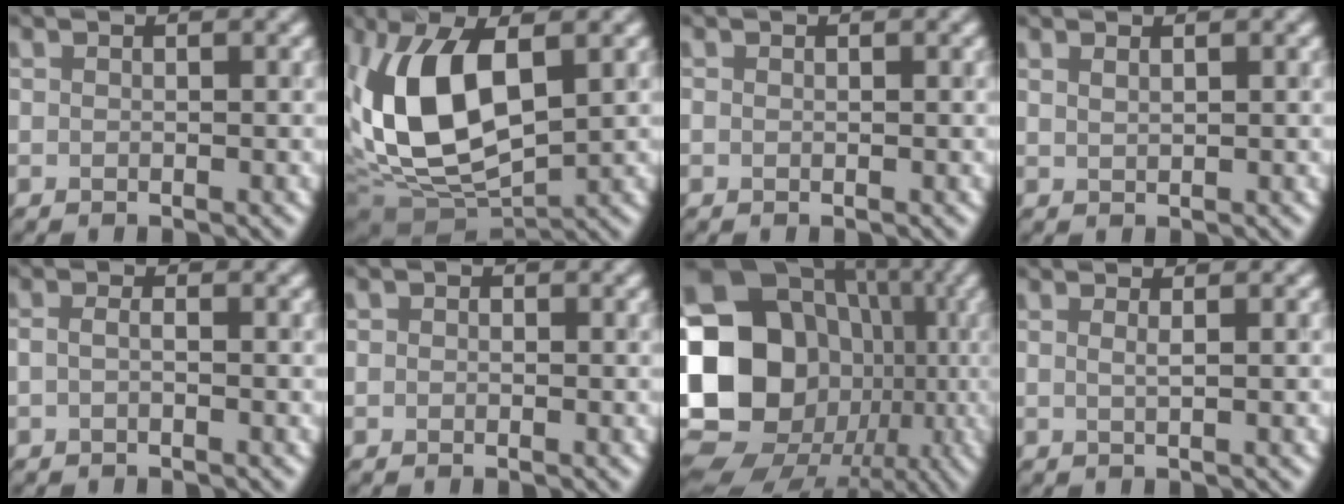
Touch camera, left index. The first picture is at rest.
{"total": 11.0, "force": [1.2, 5.4, 9.5], "torque": [-0.218, -0.001, 0.045]}
{"total": 0.6, "force": [-0.2, -0.4, -0.4], "torque": [-0.002, -0.001, 0.007]}
{"total": 1.4, "force": [1.2, 0.4, 0.6], "torque": [-0.002, 0.016, 0.009]}
{"total": 1.1, "force": [-0.9, -0.6, -0.2], "torque": [-0.010, -0.005, 0.001]}
{"total": 1.1, "force": [-0.6, -0.5, -0.8], "torque": [-0.001, 0.001, 0.010]}
{"total": 21.8, "force": [-2.7, 19.5, 9.3], "torque": [-0.200, 0.012, -0.069]}
{"total": 1.4, "force": [0.7, 0.4, 1.1], "torque": [-0.013, 0.012, -0.005]}